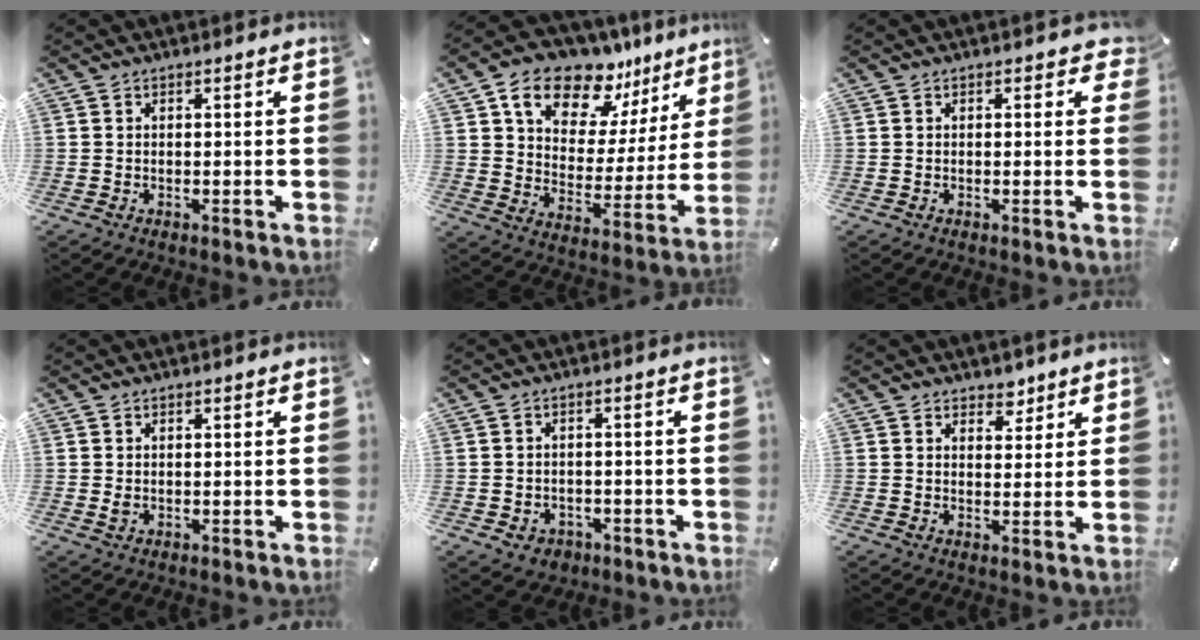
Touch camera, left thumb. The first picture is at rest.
{"total": 15.2, "force": [11.9, 8.1, 4.8], "torque": [-0.087, -0.091, 0.216]}
{"total": 1.3, "force": [0.4, 1.0, 0.7], "torque": [-0.001, -0.001, 0.002]}
{"total": 1.0, "force": [0.3, 0.8, 0.5], "torque": [-0.004, -0.001, 0.004]}
{"total": 3.6, "force": [-1.3, 3.2, 1.1], "torque": [-0.008, 0.005, -0.024]}
{"total": 4.1, "force": [3.2, 2.5, 0.4], "torque": [0.014, -0.020, 0.053]}